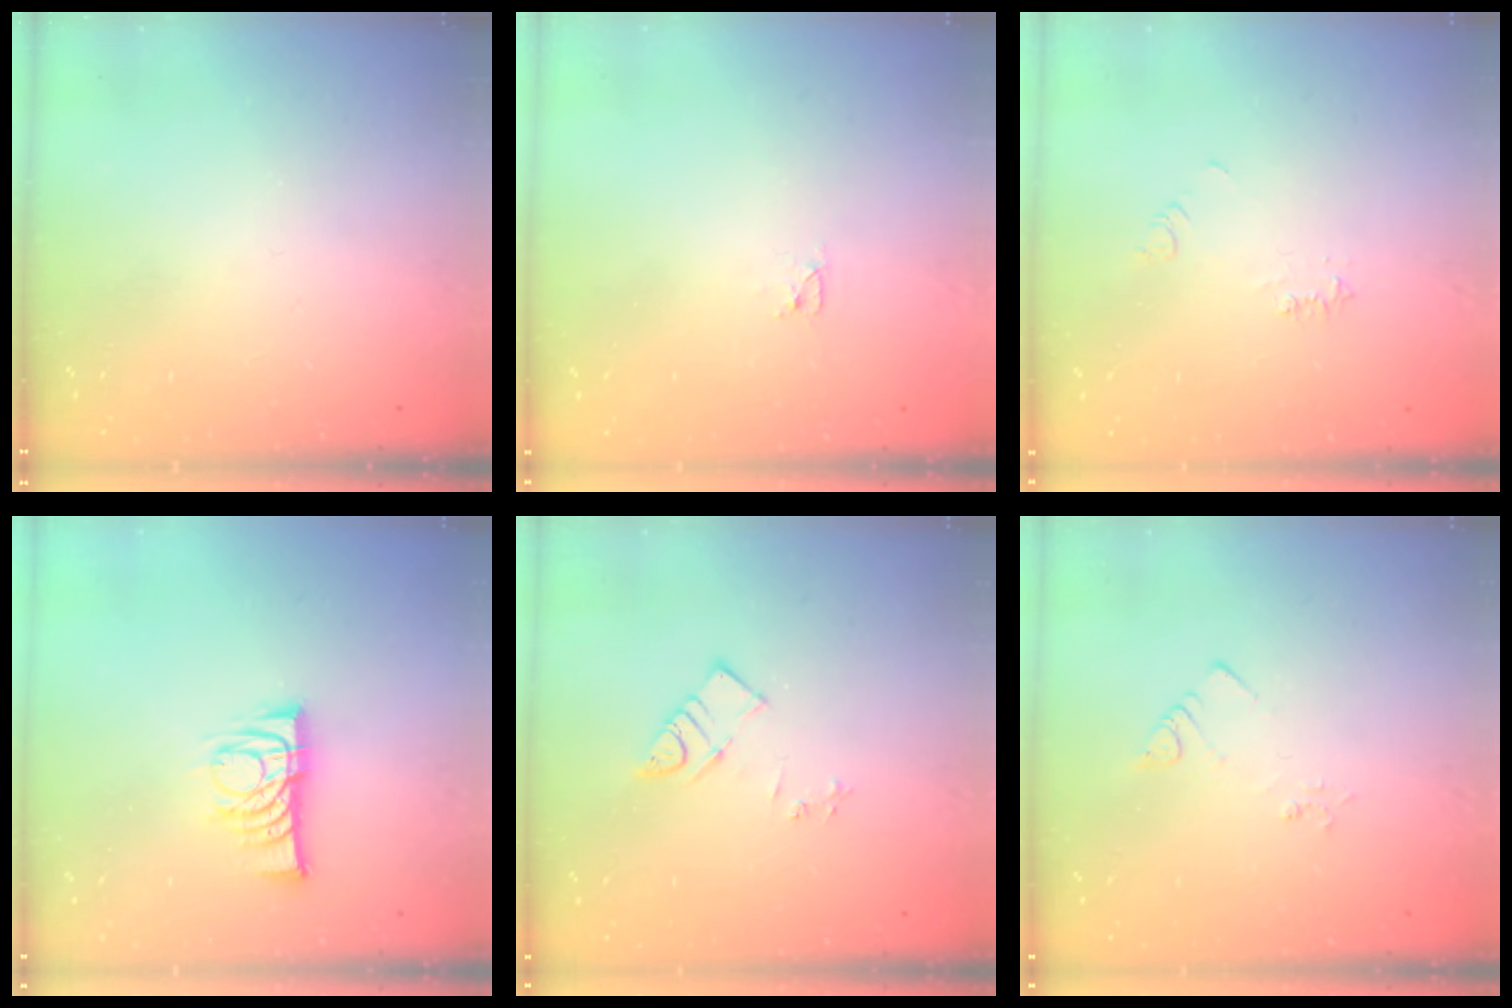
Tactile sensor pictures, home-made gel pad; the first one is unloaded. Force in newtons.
{"total": 2.6, "press": 2.6, "slide": 0.3}
{"total": 4.5, "press": 4.5, "slide": 0.7}
{"total": 10.2, "press": 10.1, "slide": 0.8}
{"total": 6.0, "press": 6.0, "slide": 0.2}
{"total": 2.4, "press": 2.4, "slide": 0.4}